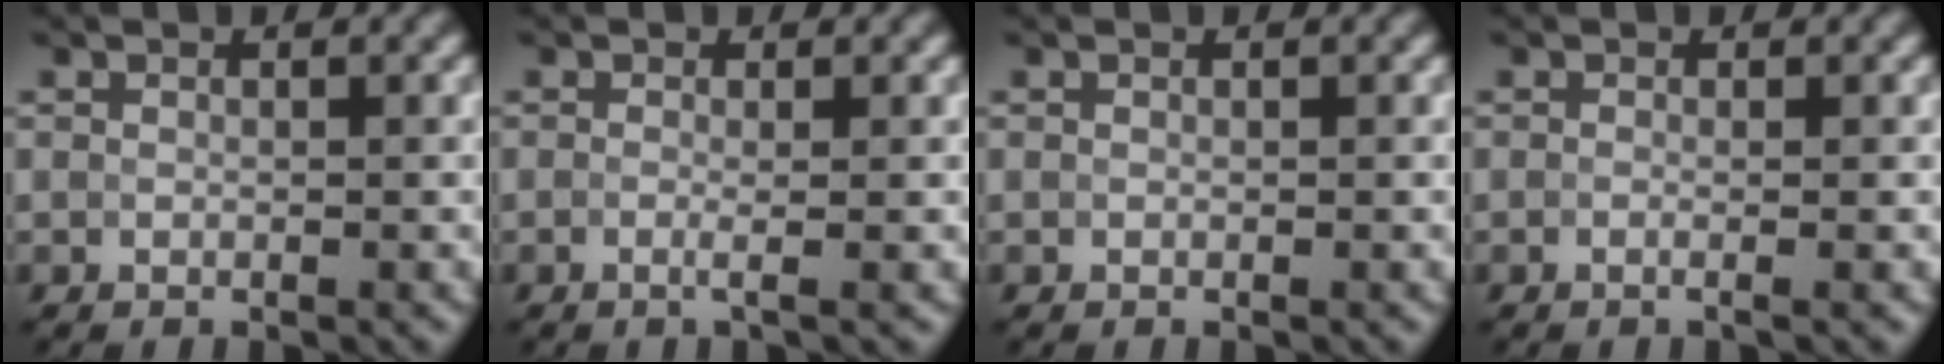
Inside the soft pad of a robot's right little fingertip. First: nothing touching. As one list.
[{"total": 1.1, "force": [-0.2, 0.2, 1.0], "torque": [-0.016, -0.007, -0.007]}, {"total": 0.0}, {"total": 1.0, "force": [-0.2, 0.4, 0.9], "torque": [-0.011, -0.010, -0.011]}]